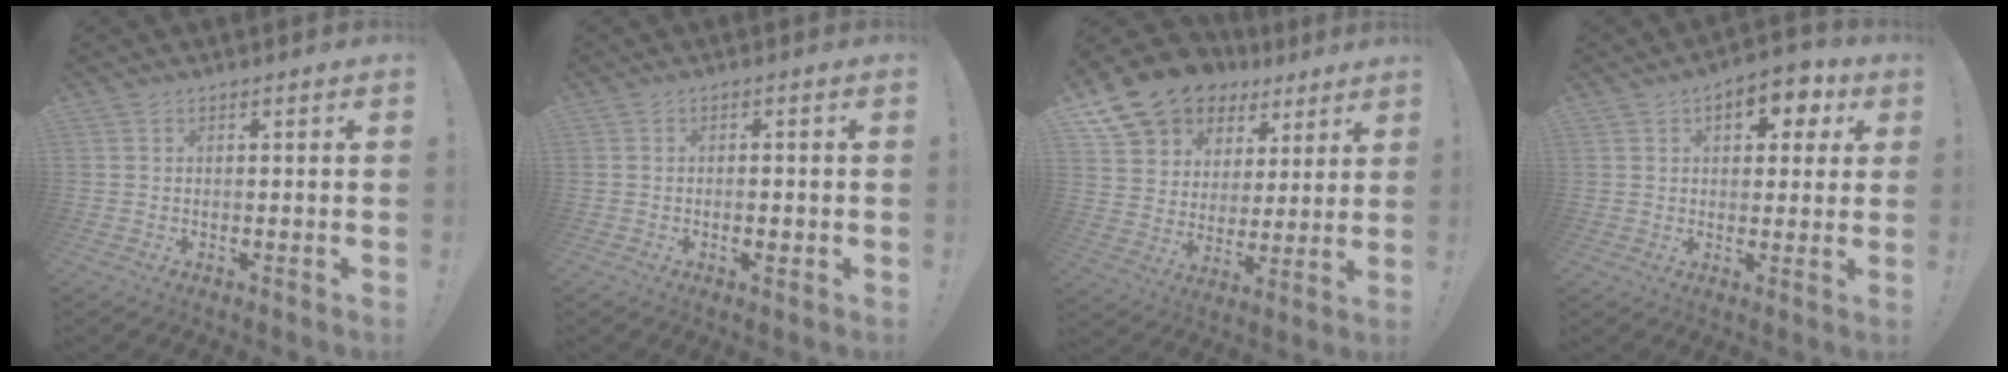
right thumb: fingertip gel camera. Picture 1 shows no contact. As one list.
[{"total": 2.2, "force": [-0.9, 0.8, 1.9], "torque": [-0.030, 0.005, -0.015]}, {"total": 15.4, "force": [11.0, 9.7, 4.7], "torque": [-0.082, -0.078, 0.215]}, {"total": 8.5, "force": [3.6, 5.2, 5.6], "torque": [-0.055, -0.015, 0.057]}]